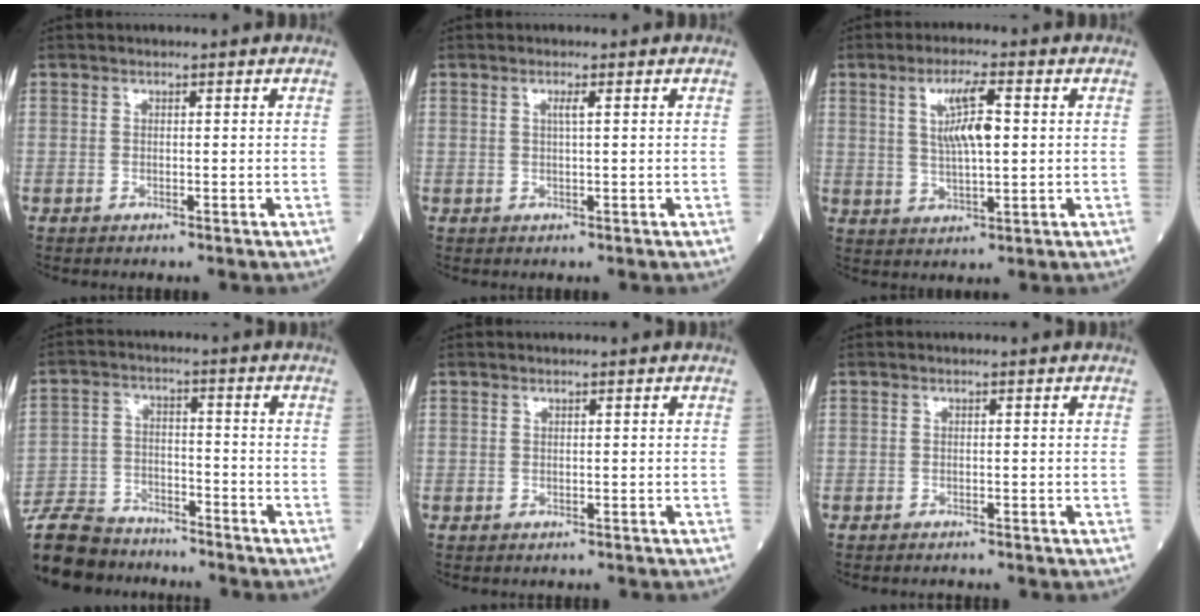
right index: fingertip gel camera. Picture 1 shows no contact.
{"total": 1.1, "force": [0.3, -0.2, 1.0], "torque": [-0.020, 0.001, 0.005]}
{"total": 7.0, "force": [1.7, 1.3, 6.7], "torque": [-0.125, 0.005, 0.035]}
{"total": 12.7, "force": [-11.4, 4.8, 3.0], "torque": [-0.067, 0.010, -0.198]}
{"total": 0.0}
{"total": 0.9, "force": [-0.9, 0.1, 0.0], "torque": [-0.006, -0.002, -0.015]}